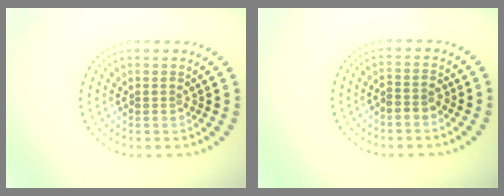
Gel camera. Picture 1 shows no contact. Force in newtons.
{"total": 1.6, "press": 1.4, "slide": 0.8}